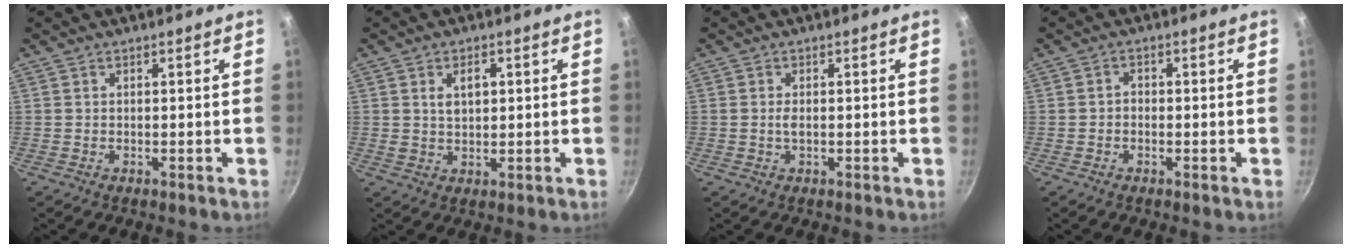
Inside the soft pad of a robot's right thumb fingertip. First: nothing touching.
{"total": 4.3, "force": [1.1, 2.6, 3.2], "torque": [-0.041, -0.003, 0.022]}
{"total": 1.3, "force": [-0.1, 0.6, 1.1], "torque": [-0.023, 0.001, -0.003]}
{"total": 1.3, "force": [-0.6, 1.0, 0.6], "torque": [-0.007, 0.009, -0.012]}